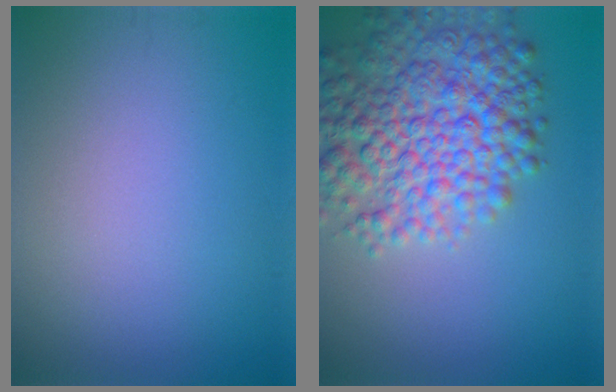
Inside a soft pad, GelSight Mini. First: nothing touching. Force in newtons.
{"total": 9.4, "press": 9.3, "slide": 0.3}